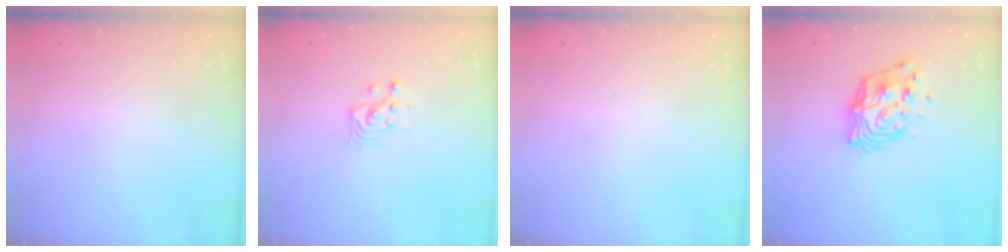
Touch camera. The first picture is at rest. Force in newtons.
{"total": 3.8, "press": 3.8, "slide": 0.2}
{"total": 0.0}
{"total": 12.3, "press": 12.3, "slide": 1.1}